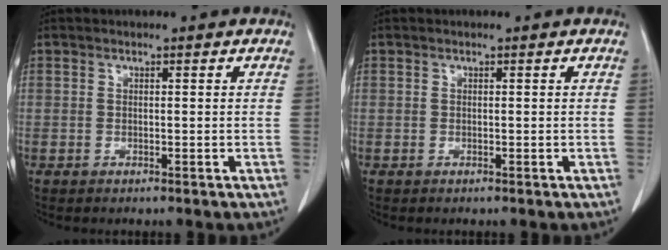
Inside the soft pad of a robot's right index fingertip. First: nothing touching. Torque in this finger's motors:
{"motor_torque": [0.00, 0.00, 0.00, 0.00]}